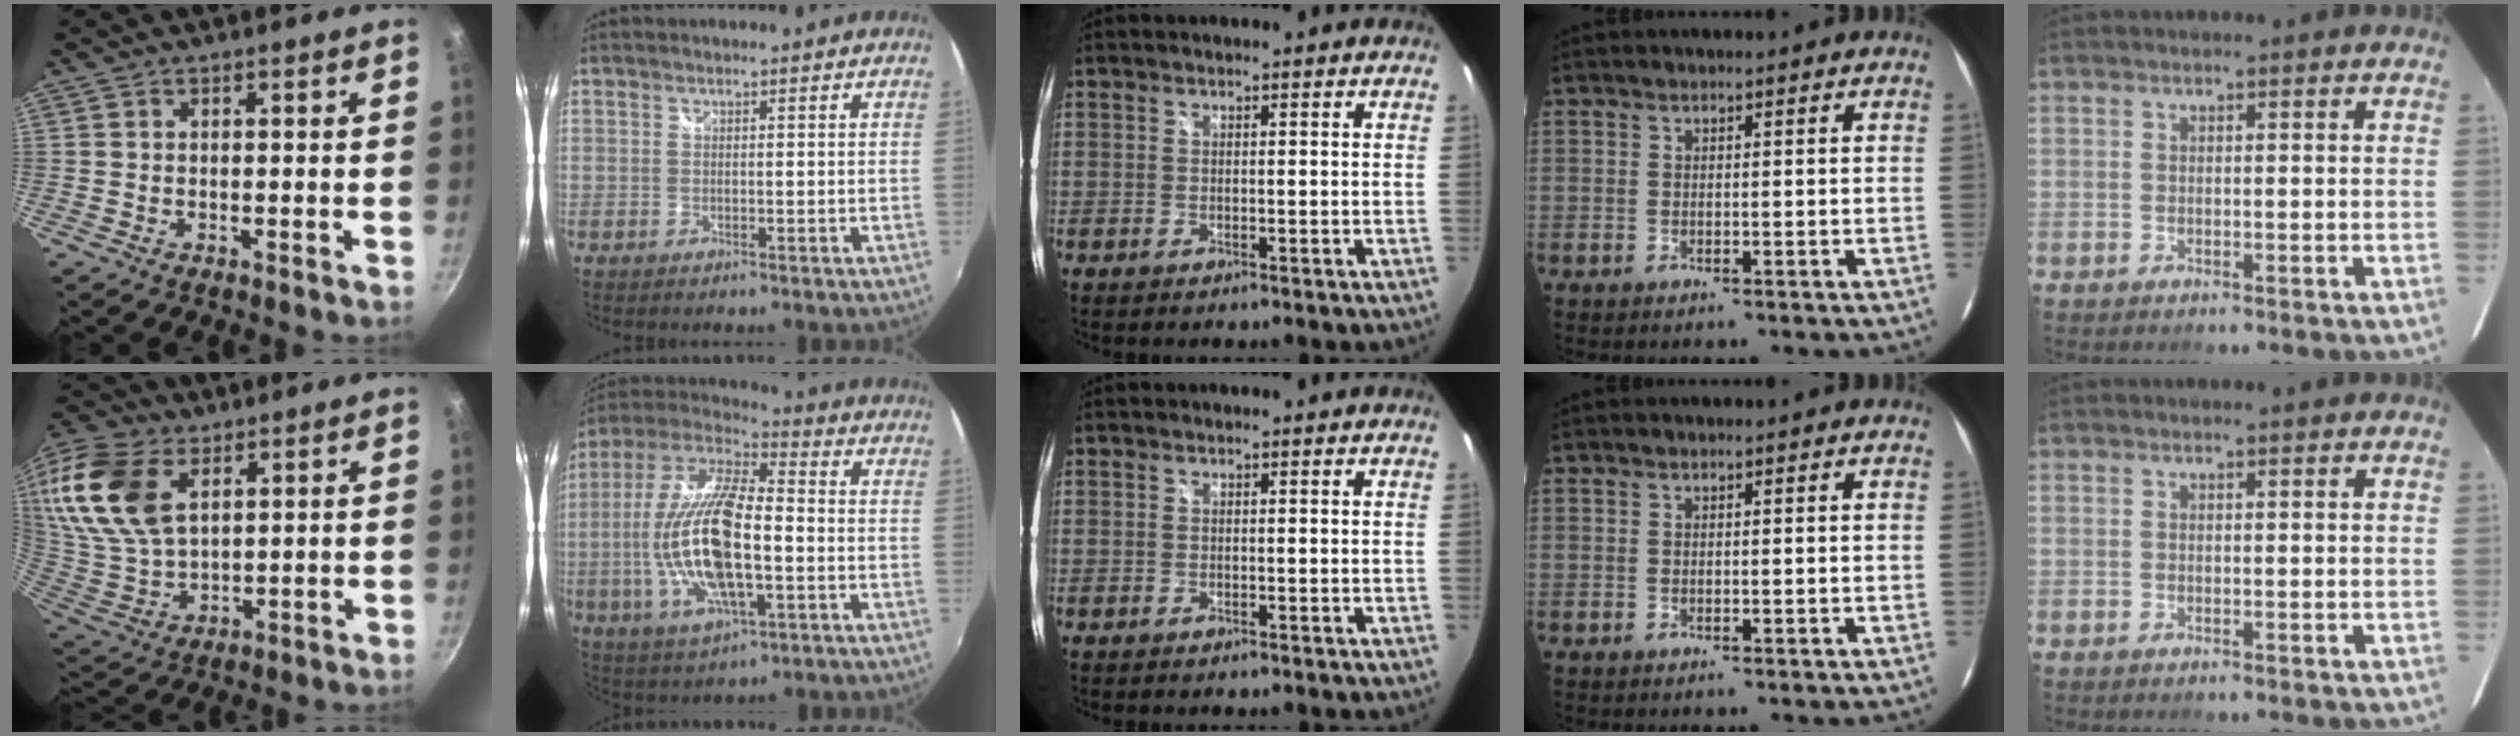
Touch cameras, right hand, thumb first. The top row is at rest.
{"thumb": {"total": 20.5, "force": [8.1, 12.6, 14.0], "torque": [-0.289, -0.019, 0.163]}, "index": {"total": 20.4, "force": [-3.1, 7.2, 18.8], "torque": [-0.375, -0.008, -0.058]}}